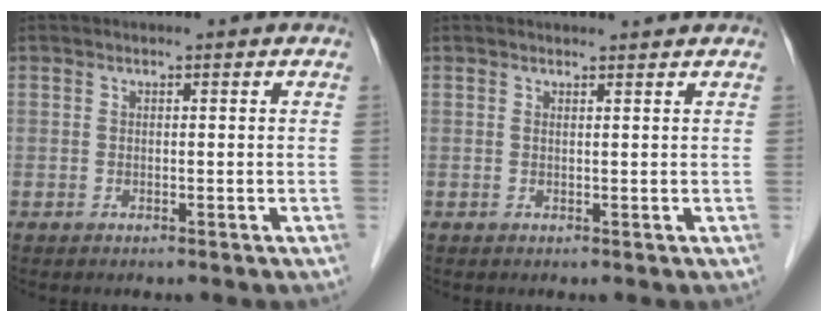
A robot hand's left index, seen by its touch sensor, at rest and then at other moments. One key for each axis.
{"total": 2.1, "fx": 2.1, "fy": -0.3, "fz": 0.4, "tx": -0.010, "ty": 0.003, "tz": 0.025}